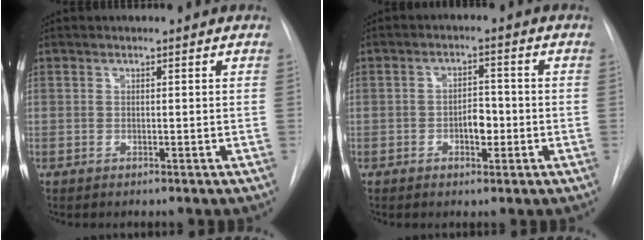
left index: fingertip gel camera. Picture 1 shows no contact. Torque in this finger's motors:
{"motor_torque": [0.52, 0.31, 0.07, 0.04]}